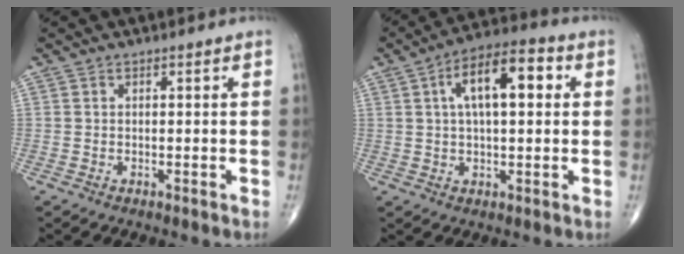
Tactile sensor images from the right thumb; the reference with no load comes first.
{"total": 12.4, "force": [3.0, 5.3, 10.8], "torque": [-0.165, 0.023, 0.041]}